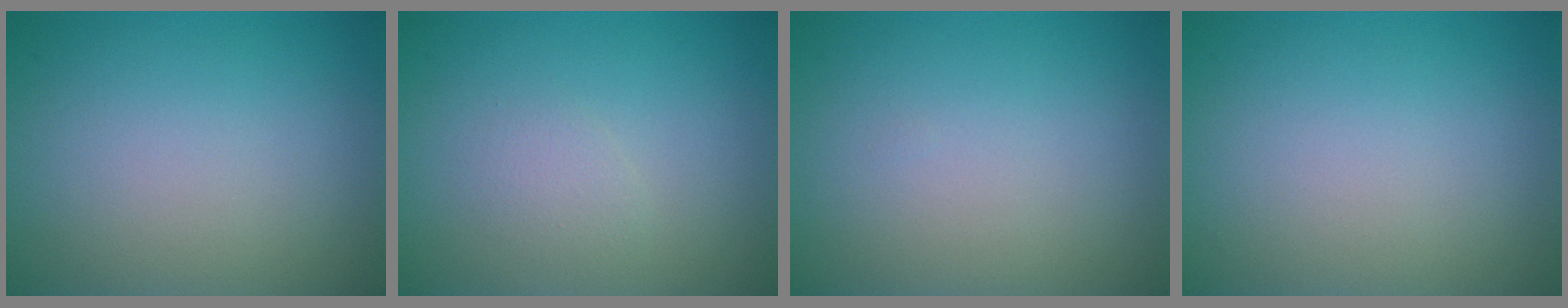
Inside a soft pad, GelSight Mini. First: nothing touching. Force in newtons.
{"total": 1.1, "press": 1.1, "slide": 0.1}
{"total": 0.0}
{"total": 0.0}